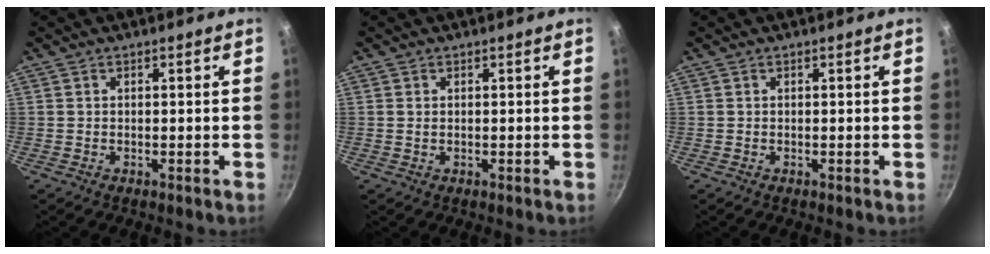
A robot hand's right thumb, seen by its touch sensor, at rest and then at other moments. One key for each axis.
{"total": 0.7, "fx": 0.2, "fy": 0.4, "fz": 0.5, "tx": -0.010, "ty": 0.000, "tz": 0.004}
{"total": 0.0}